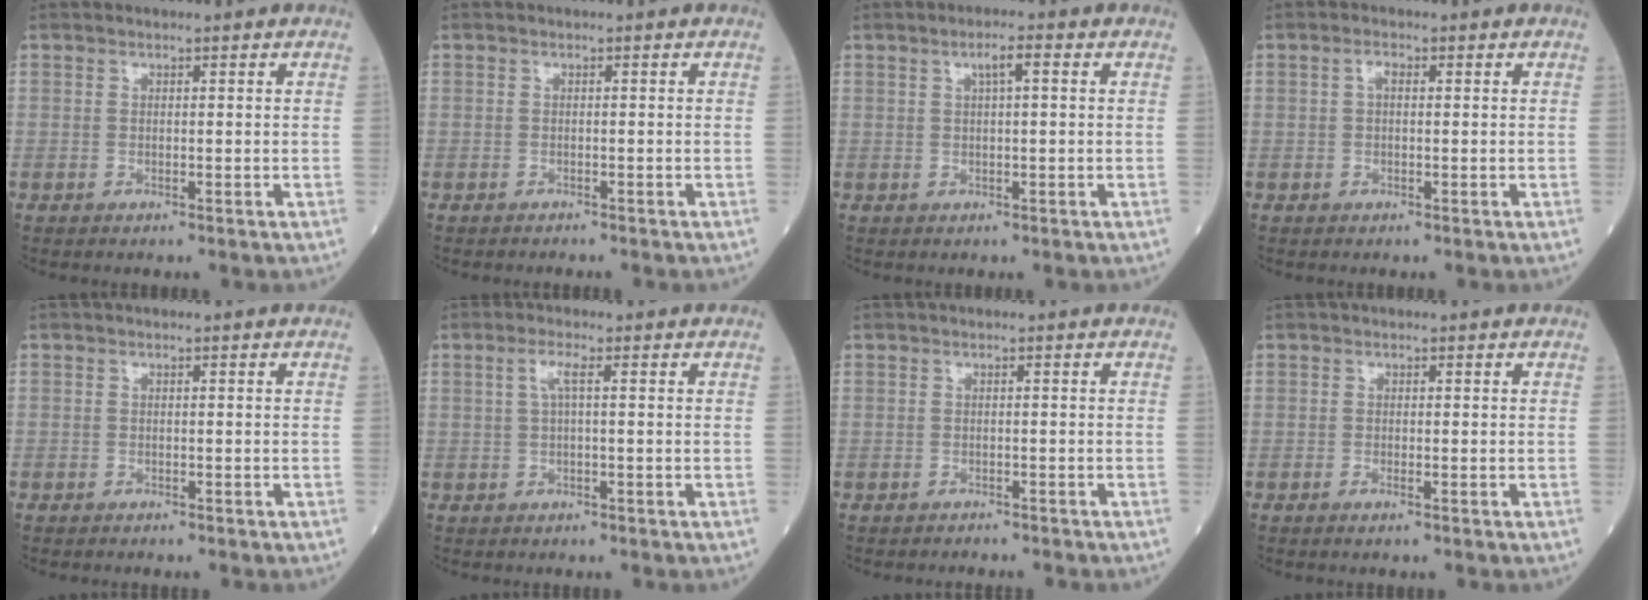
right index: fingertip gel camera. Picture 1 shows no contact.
{"total": 1.0, "force": [-1.0, 0.2, 0.2], "torque": [-0.007, -0.001, -0.014]}
{"total": 2.5, "force": [0.8, 0.3, 2.3], "torque": [-0.042, 0.007, 0.014]}
{"total": 1.3, "force": [0.2, 0.6, 1.2], "torque": [-0.022, 0.006, 0.004]}
{"total": 1.0, "force": [-0.9, 0.4, 0.1], "torque": [-0.007, 0.001, -0.015]}
{"total": 2.2, "force": [0.4, 0.1, 2.1], "torque": [-0.048, 0.008, 0.010]}
{"total": 2.9, "force": [-2.7, 0.7, 0.5], "torque": [-0.009, -0.002, -0.032]}
{"total": 0.8, "force": [-0.5, -0.2, 0.6], "torque": [-0.015, -0.002, -0.008]}